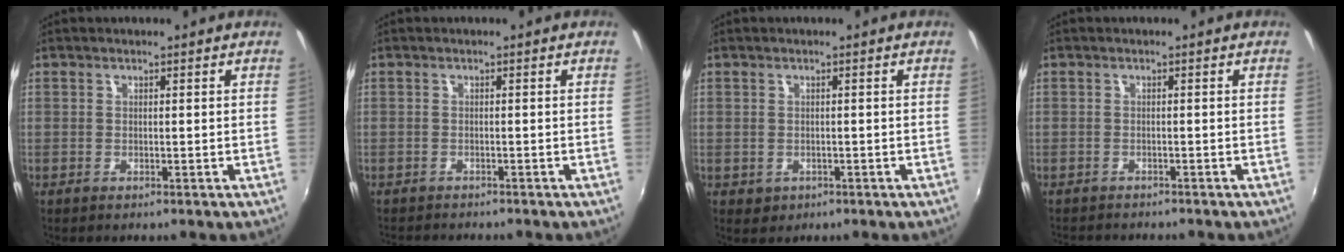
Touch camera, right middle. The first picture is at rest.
{"total": 3.1, "force": [-3.0, 0.6, 0.7], "torque": [-0.024, -0.017, -0.050]}
{"total": 1.8, "force": [-0.5, 1.6, 0.6], "torque": [-0.013, -0.003, -0.003]}
{"total": 3.5, "force": [-3.3, 0.7, 0.8], "torque": [-0.026, -0.016, -0.053]}